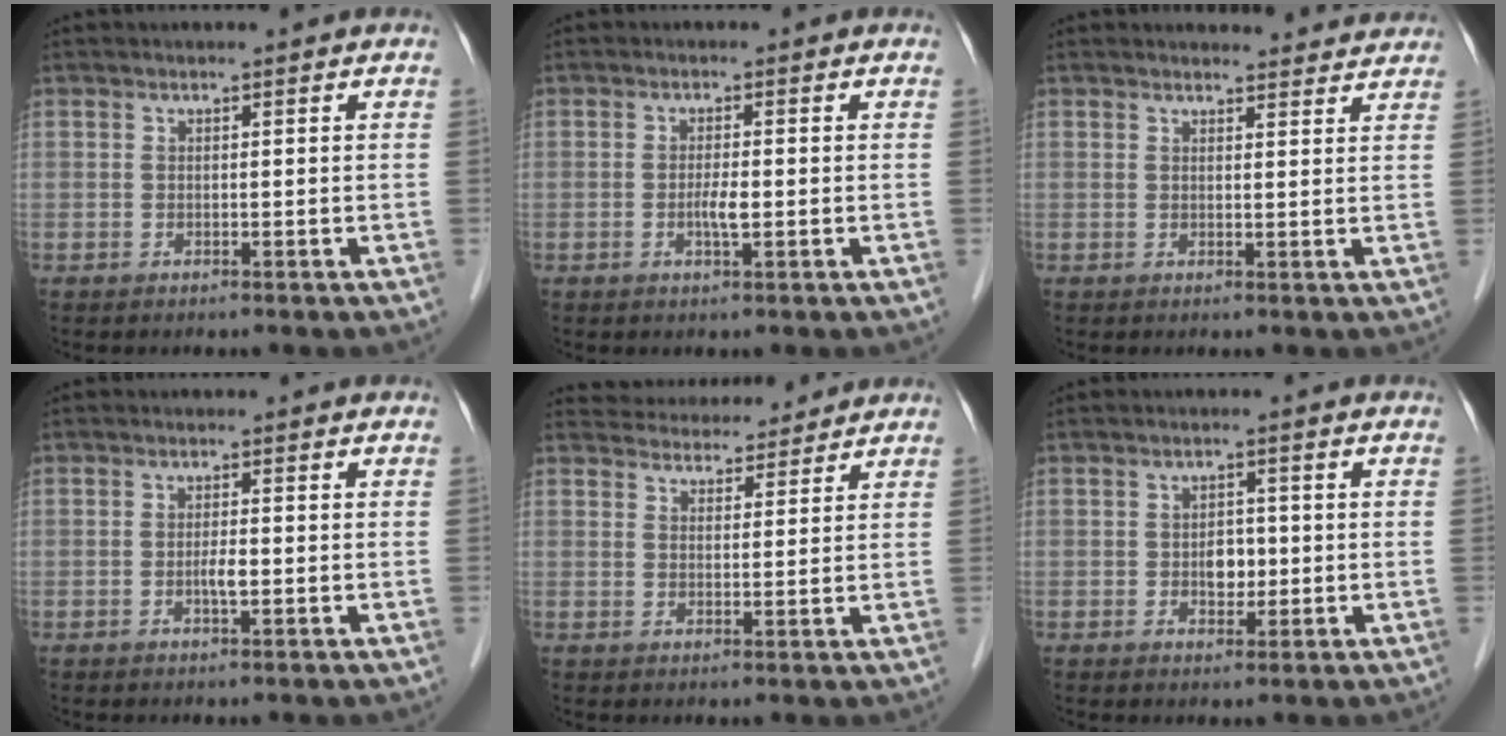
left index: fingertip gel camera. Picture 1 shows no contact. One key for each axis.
{"total": 2.2, "fx": -0.5, "fy": 0.4, "fz": 2.1, "tx": -0.043, "ty": -0.001, "tz": -0.009}
{"total": 5.7, "fx": 5.5, "fy": 1.0, "fz": 0.3, "tx": 0.002, "ty": 0.002, "tz": 0.049}
{"total": 1.7, "fx": -0.5, "fy": 0.3, "fz": 1.6, "tx": -0.032, "ty": 0.000, "tz": -0.009}
{"total": 8.3, "fx": 8.0, "fy": 1.8, "fz": 1.0, "tx": -0.008, "ty": 0.018, "tz": 0.109}
{"total": 3.1, "fx": -0.4, "fy": 2.1, "fz": 2.2, "tx": -0.031, "ty": 0.005, "tz": -0.002}